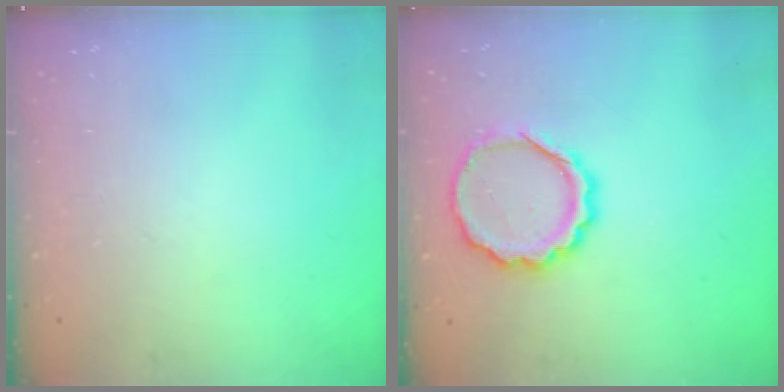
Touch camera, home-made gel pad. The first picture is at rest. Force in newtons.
{"total": 12.3, "press": 12.0, "slide": 2.5}